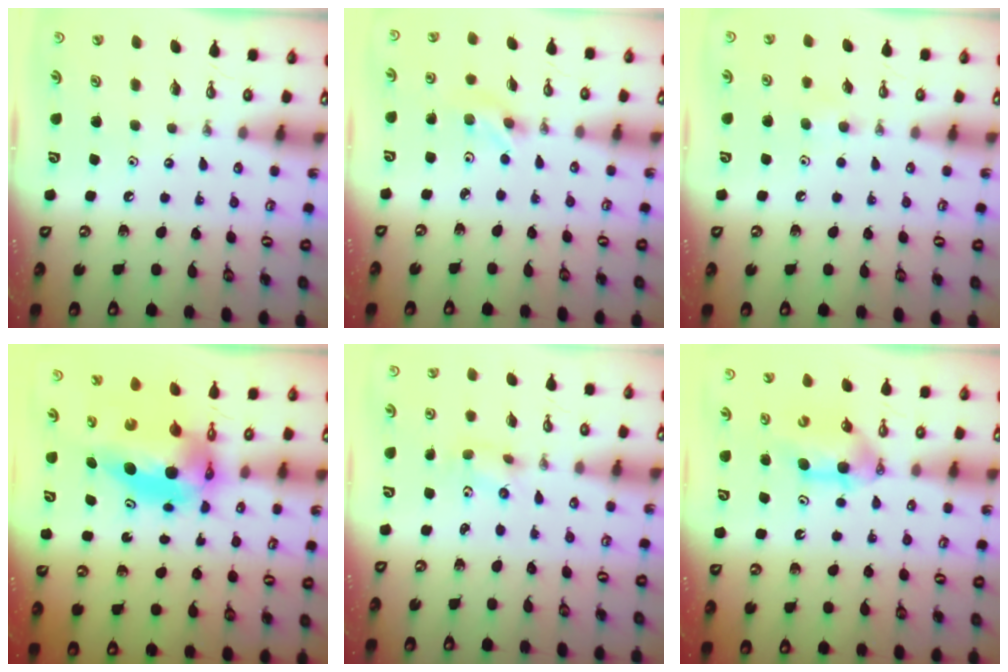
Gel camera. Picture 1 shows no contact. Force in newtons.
{"total": 2.3, "press": 2.1, "slide": 0.8}
{"total": 4.2, "press": 4.0, "slide": 1.2}
{"total": 7.7, "press": 7.7, "slide": 0.9}
{"total": 2.9, "press": 2.7, "slide": 1.2}
{"total": 5.4, "press": 5.2, "slide": 1.4}